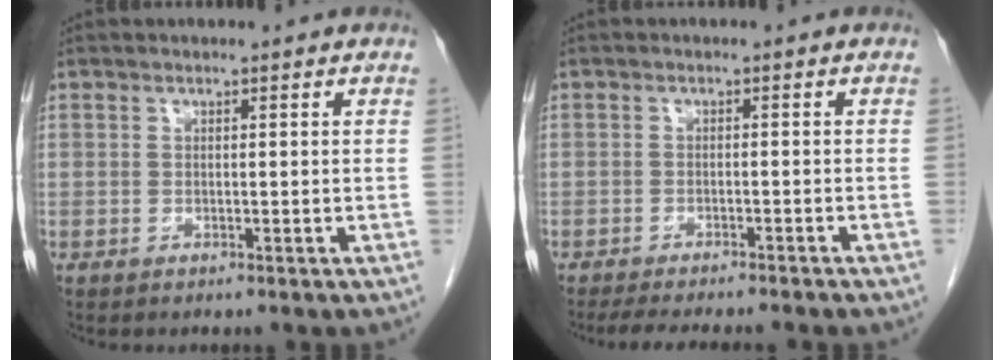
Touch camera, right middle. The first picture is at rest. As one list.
[{"total": 10.9, "force": [-9.4, 1.9, 5.2], "torque": [-0.064, -0.011, -0.120]}]